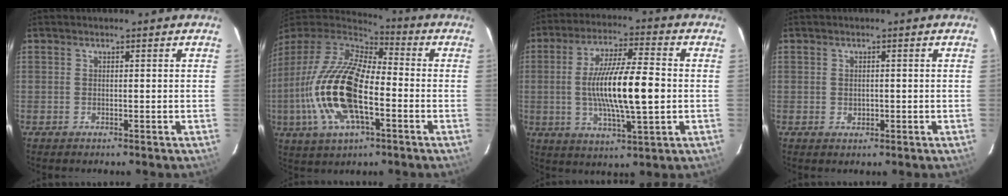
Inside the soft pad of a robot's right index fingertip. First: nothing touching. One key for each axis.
{"total": 21.7, "fx": -5.2, "fy": 9.2, "fz": 19.0, "tx": -0.401, "ty": -0.021, "tz": -0.102}
{"total": 14.8, "fx": -0.8, "fy": 2.6, "fz": 14.6, "tx": -0.266, "ty": -0.003, "tz": -0.012}
{"total": 1.4, "fx": -0.1, "fy": 1.2, "fz": 0.7, "tx": -0.009, "ty": 0.002, "tz": -0.001}